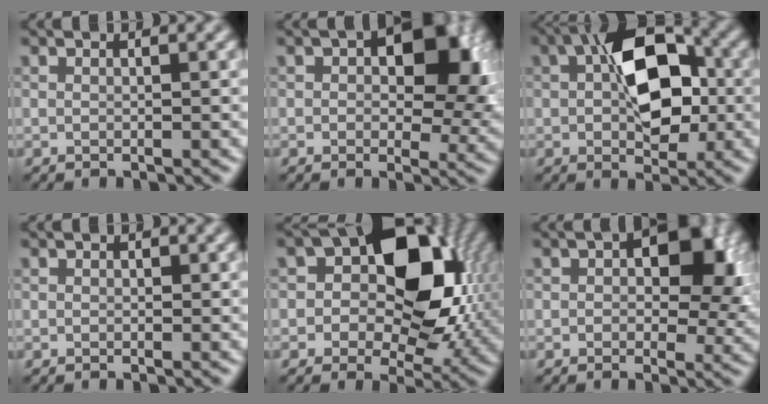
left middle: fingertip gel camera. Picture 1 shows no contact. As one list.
[{"total": 7.8, "force": [1.6, 4.3, 6.3], "torque": [-0.096, 0.011, 0.036]}, {"total": 8.3, "force": [0.9, 4.8, 6.8], "torque": [-0.116, 0.020, 0.021]}, {"total": 0.5, "force": [-0.3, -0.3, -0.3], "torque": [-0.003, 0.002, 0.009]}, {"total": 10.6, "force": [1.5, 7.2, 7.7], "torque": [-0.100, 0.008, 0.031]}, {"total": 7.1, "force": [1.3, 4.0, 5.8], "torque": [-0.087, 0.013, 0.031]}]